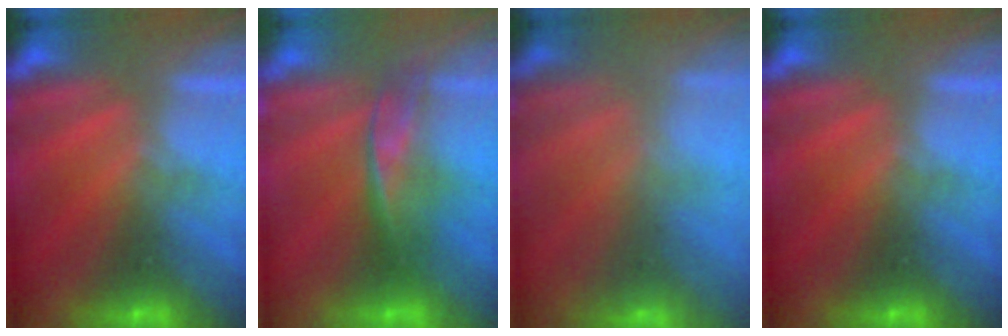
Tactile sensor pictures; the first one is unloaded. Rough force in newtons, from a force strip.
{"total": 2.2}
{"total": 7.3}
{"total": 0.0}